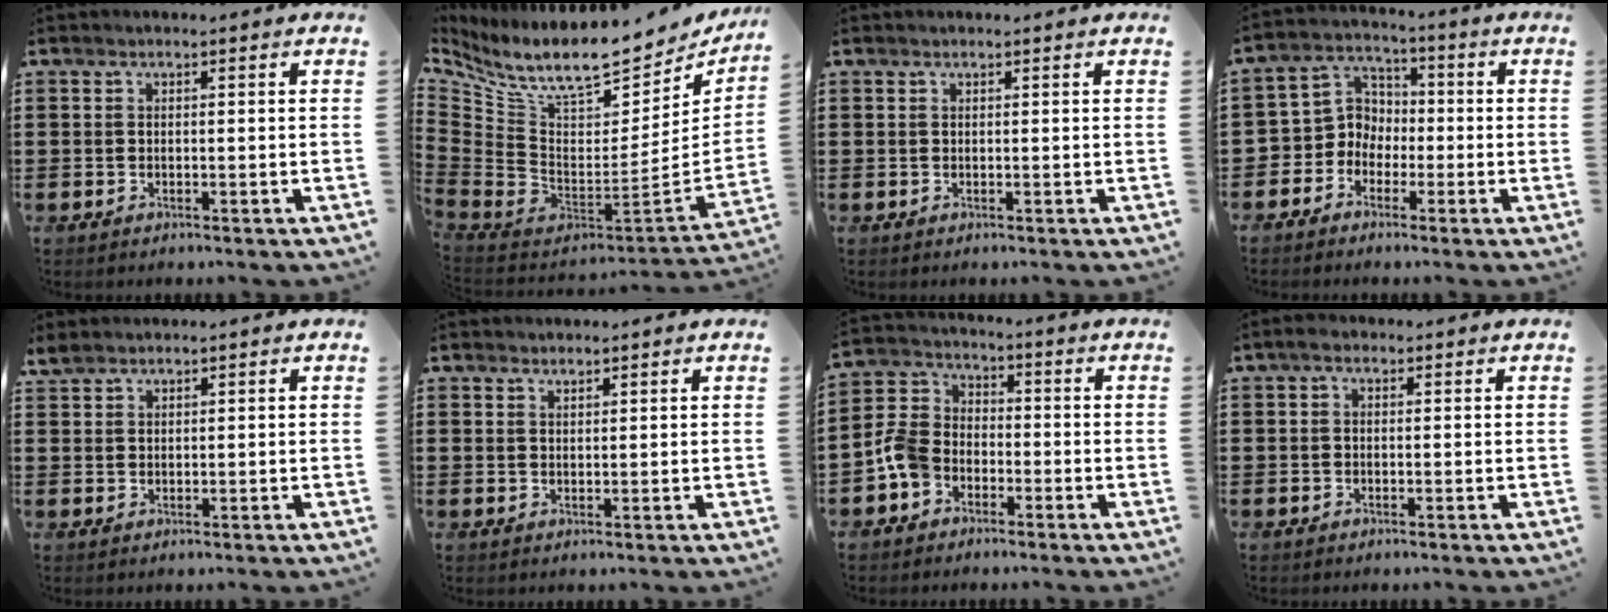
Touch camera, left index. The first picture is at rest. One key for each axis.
{"total": 10.2, "fx": 7.3, "fy": 2.6, "fz": 6.6, "tx": -0.152, "ty": -0.069, "tz": 0.126}
{"total": 0.0}
{"total": 5.7, "fx": -2.1, "fy": 5.2, "fz": 1.1, "tx": -0.053, "ty": 0.007, "tz": -0.048}
{"total": 2.0, "fx": 1.8, "fy": 0.7, "fz": 0.5, "tx": -0.015, "ty": 0.002, "tz": 0.037}
{"total": 1.4, "fx": 1.4, "fy": 0.3, "fz": 0.1, "tx": -0.004, "ty": 0.002, "tz": 0.027}
{"total": 6.3, "fx": -3.2, "fy": 4.5, "fz": 3.0, "tx": -0.099, "ty": 0.008, "tz": -0.071}
{"total": 1.1, "fx": -0.2, "fy": 0.7, "fz": 0.8, "tx": -0.018, "ty": 0.004, "tz": -0.005}